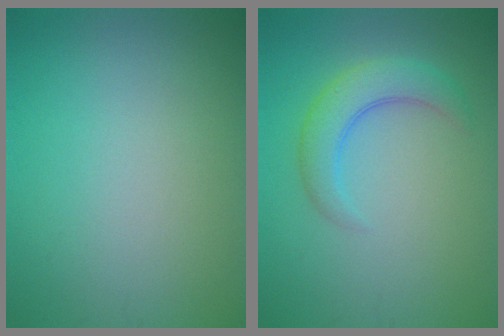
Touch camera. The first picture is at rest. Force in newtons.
{"total": 3.7, "press": 3.7, "slide": 0.1}